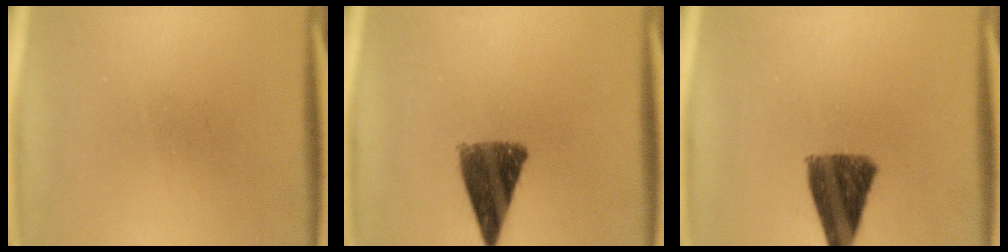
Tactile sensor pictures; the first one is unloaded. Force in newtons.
{"total": 9.6}
{"total": 10.3}